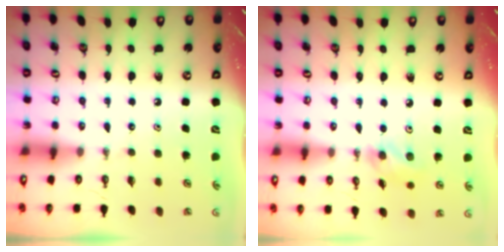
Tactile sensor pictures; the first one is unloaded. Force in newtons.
{"total": 5.4, "press": 5.3, "slide": 1.0}